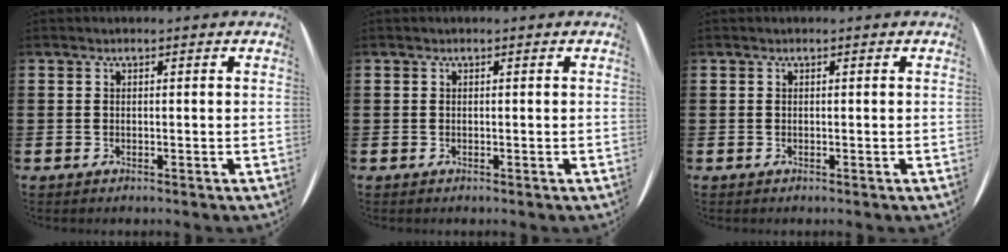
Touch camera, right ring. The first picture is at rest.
{"total": 0.0}
{"total": 0.0}